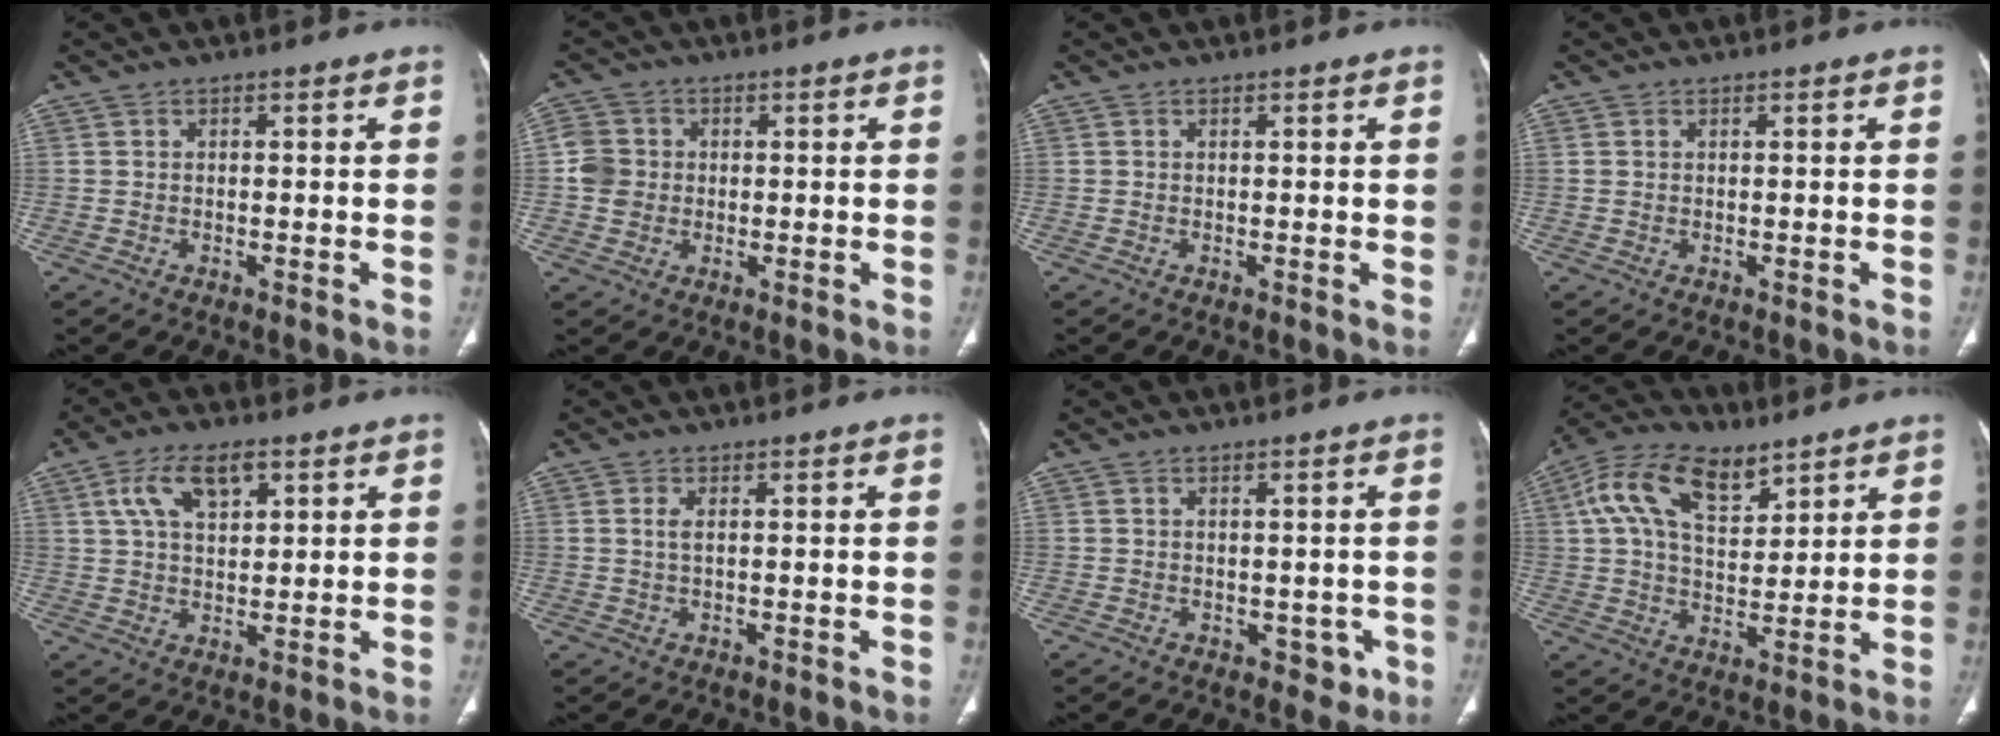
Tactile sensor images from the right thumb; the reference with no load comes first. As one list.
[{"total": 5.2, "force": [-0.1, 4.8, 1.8], "torque": [-0.023, 0.008, -0.006]}, {"total": 0.9, "force": [0.2, 0.4, 0.7], "torque": [-0.008, -0.002, 0.003]}, {"total": 0.5, "force": [0.1, 0.4, 0.3], "torque": [-0.007, 0.004, 0.004]}, {"total": 8.6, "force": [3.8, 4.5, 6.3], "torque": [-0.107, -0.005, 0.068]}, {"total": 1.5, "force": [0.3, 0.6, 1.4], "torque": [-0.035, 0.002, 0.009]}, {"total": 3.1, "force": [-0.5, 2.5, 1.8], "torque": [0.000, 0.001, 0.001]}, {"total": 14.5, "force": [7.2, 7.9, 9.7], "torque": [-0.160, -0.008, 0.129]}]